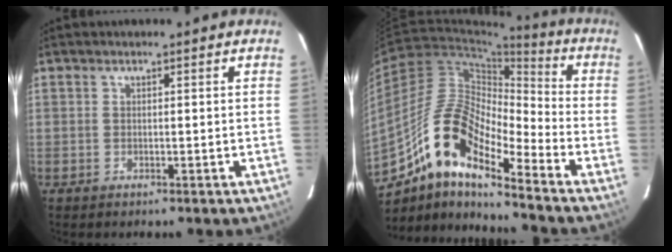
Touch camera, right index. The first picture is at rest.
{"total": 13.8, "force": [-9.0, 3.7, 9.9], "torque": [-0.188, 0.030, -0.156]}